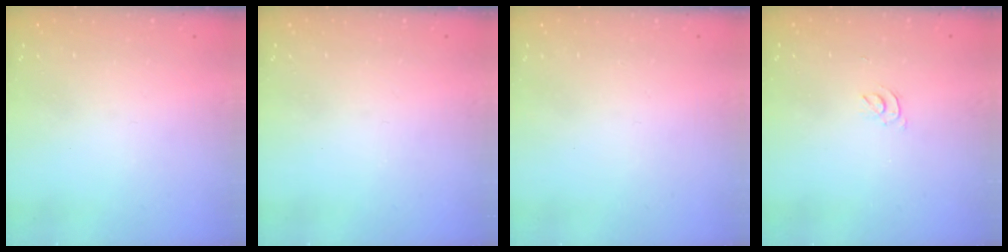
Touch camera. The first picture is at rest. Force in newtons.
{"total": 0.0}
{"total": 1.6, "press": 1.6, "slide": 0.1}
{"total": 2.9, "press": 2.9, "slide": 0.5}